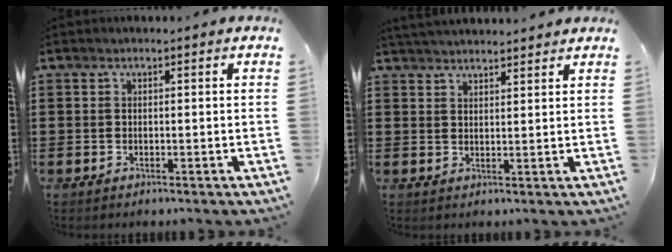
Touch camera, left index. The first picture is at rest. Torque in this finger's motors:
{"motor_torque": [2.14, 0.00, 0.23, 0.06]}